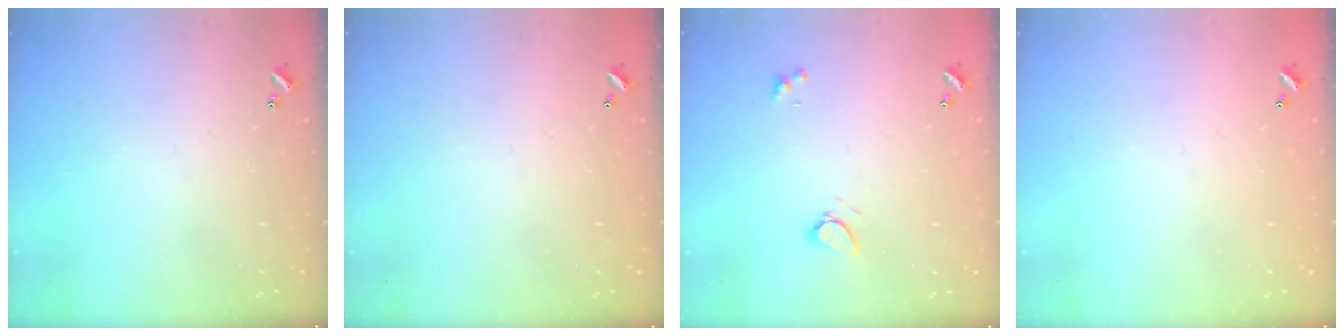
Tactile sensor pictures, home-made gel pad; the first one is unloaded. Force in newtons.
{"total": 2.7, "press": 2.7, "slide": 0.1}
{"total": 1.7, "press": 1.6, "slide": 0.3}
{"total": 2.9, "press": 2.9, "slide": 0.1}